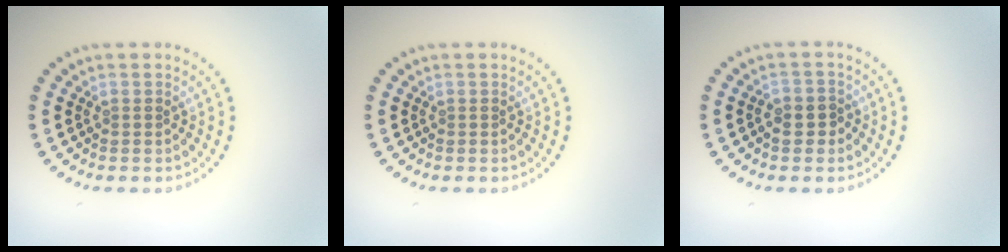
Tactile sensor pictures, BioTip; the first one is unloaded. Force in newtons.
{"total": 0.0}
{"total": 1.6, "press": 1.4, "slide": 0.8}